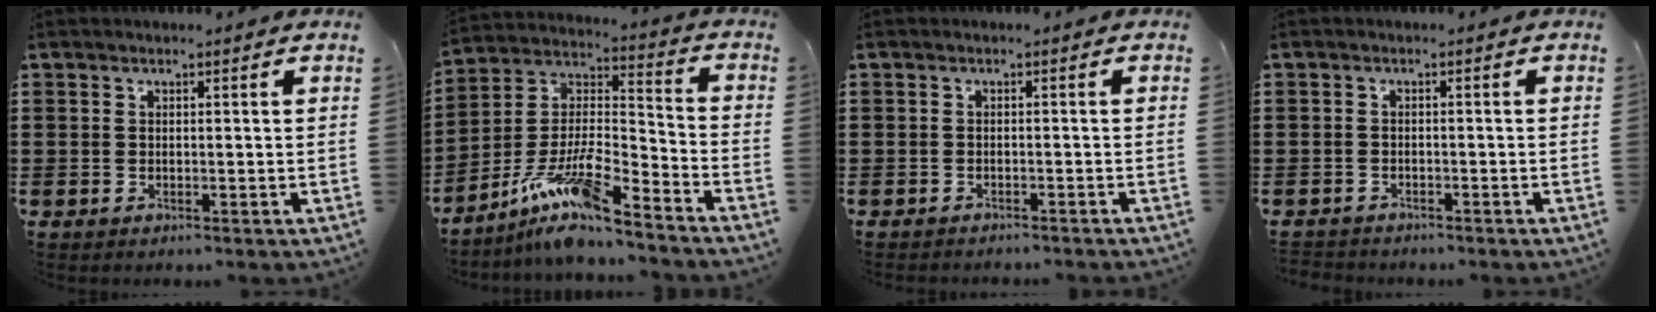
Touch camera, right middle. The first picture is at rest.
{"total": 10.9, "force": [-8.5, 1.0, 6.7], "torque": [-0.154, -0.012, -0.177]}
{"total": 1.0, "force": [-1.0, 0.0, 0.0], "torque": [-0.002, 0.001, -0.020]}
{"total": 1.6, "force": [-1.5, 0.5, -0.3], "torque": [0.001, 0.002, -0.035]}